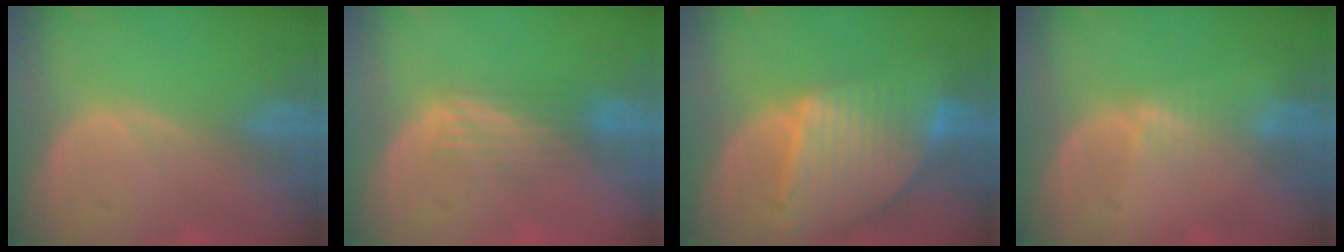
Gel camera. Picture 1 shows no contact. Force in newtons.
{"total": 3.5, "press": 3.5, "slide": 0.0}
{"total": 9.5, "press": 8.2, "slide": 4.8}
{"total": 1.6, "press": 1.6, "slide": 0.3}